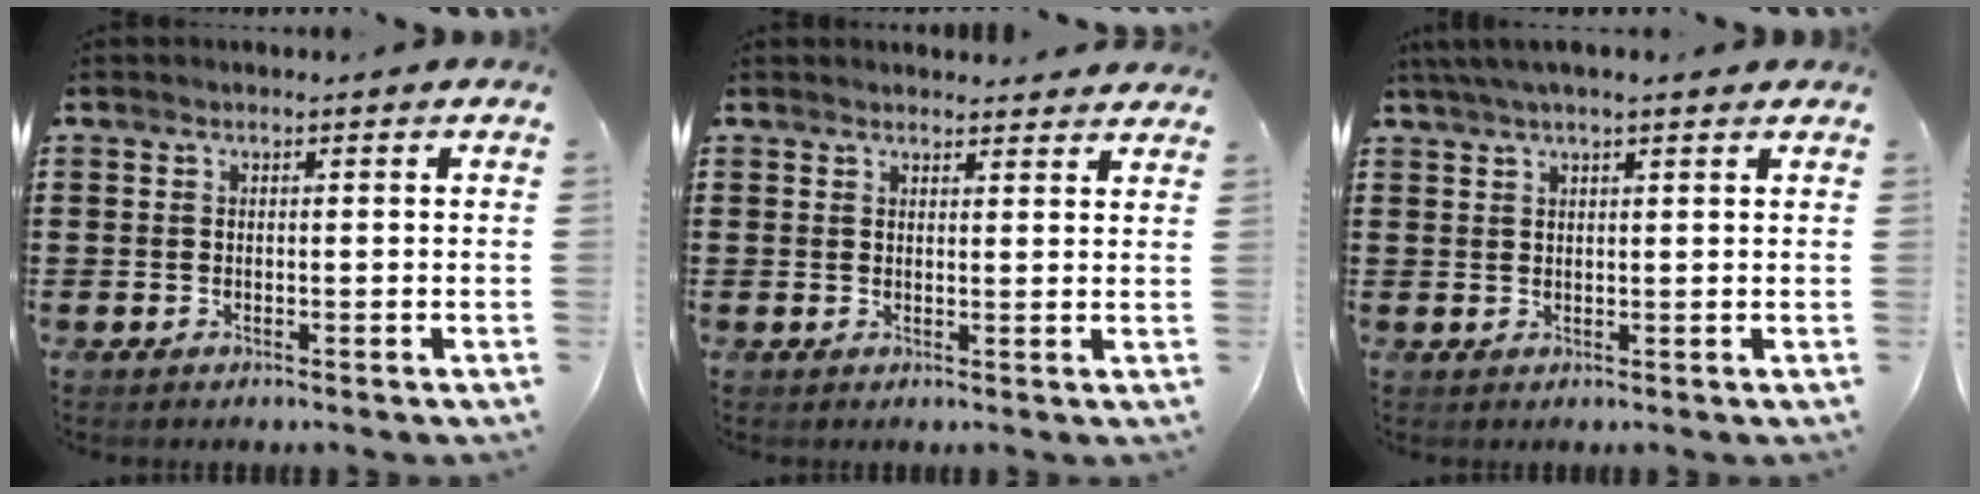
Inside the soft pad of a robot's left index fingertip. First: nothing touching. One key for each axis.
{"total": 1.9, "fx": 1.9, "fy": 0.2, "fz": 0.0, "tx": -0.003, "ty": -0.002, "tz": 0.038}
{"total": 2.9, "fx": 2.1, "fy": 0.4, "fz": 1.9, "tx": -0.041, "ty": 0.005, "tz": 0.040}